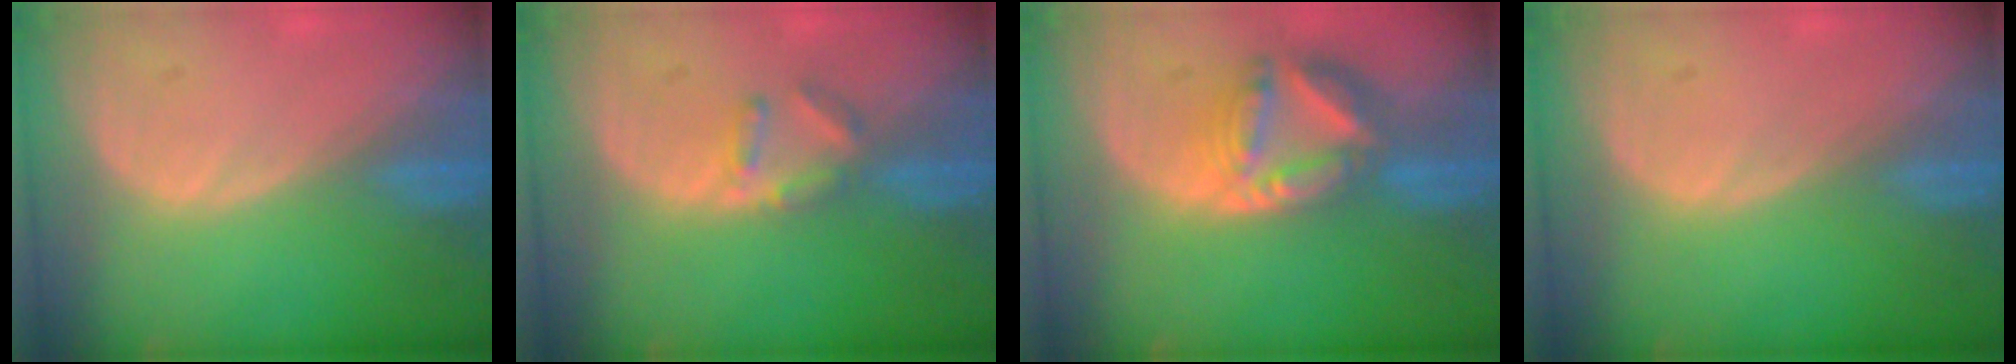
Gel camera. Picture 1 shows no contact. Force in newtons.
{"total": 3.0, "press": 3.0, "slide": 0.4}
{"total": 8.0, "press": 6.9, "slide": 4.0}
{"total": 0.0}